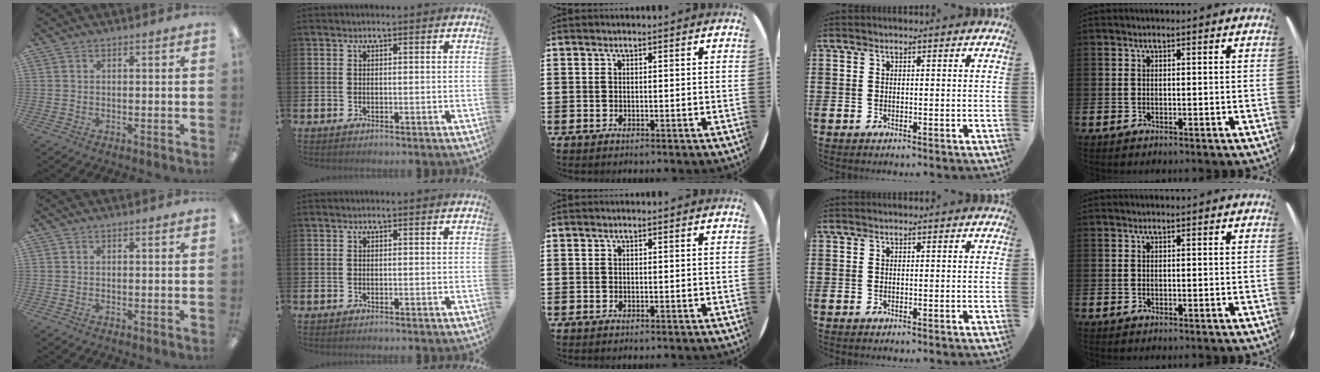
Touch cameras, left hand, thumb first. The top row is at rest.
{}